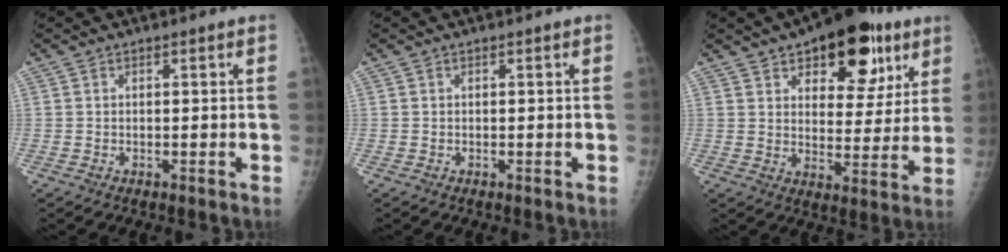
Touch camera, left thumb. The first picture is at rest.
{"total": 0.0}
{"total": 16.6, "force": [8.8, 8.2, 11.4], "torque": [-0.107, -0.028, 0.125]}